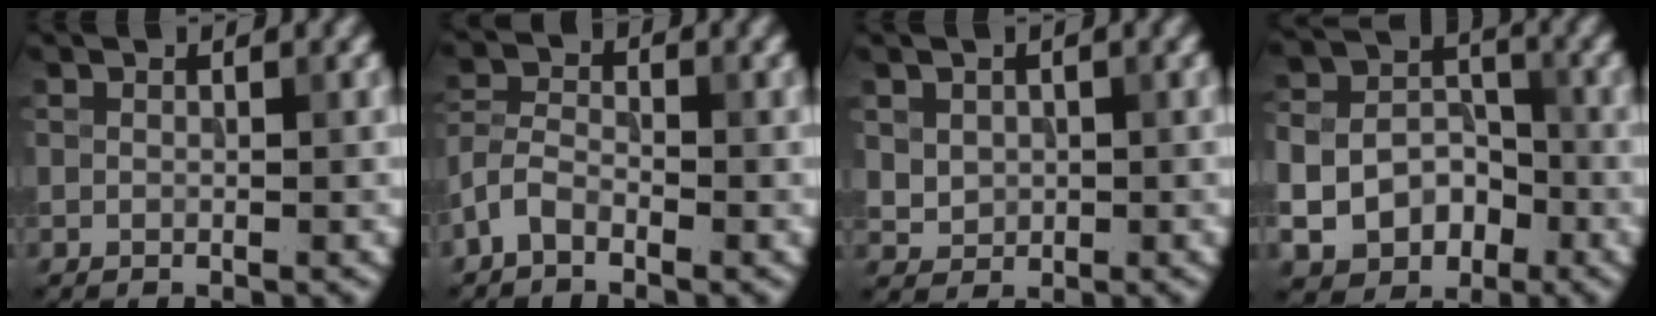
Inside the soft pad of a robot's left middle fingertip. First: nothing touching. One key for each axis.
{"total": 2.6, "fx": -1.8, "fy": 1.3, "fz": 1.4, "tx": -0.030, "ty": 0.007, "tz": -0.049}
{"total": 1.8, "fx": 0.4, "fy": 1.6, "fz": 0.7, "tx": -0.013, "ty": -0.006, "tz": 0.014}
{"total": 8.0, "fx": -2.9, "fy": 6.3, "fz": 4.0, "tx": -0.064, "ty": -0.013, "tz": -0.059}